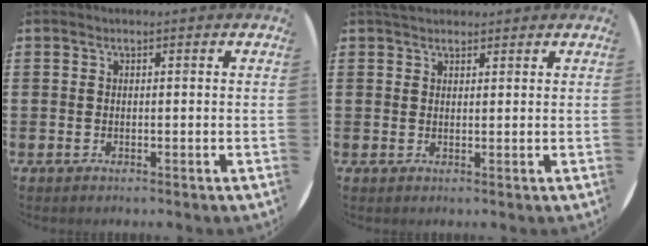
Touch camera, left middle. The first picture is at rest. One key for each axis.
{"total": 1.9, "fx": 1.7, "fy": 0.7, "fz": 0.4, "tx": -0.001, "ty": 0.003, "tz": 0.031}